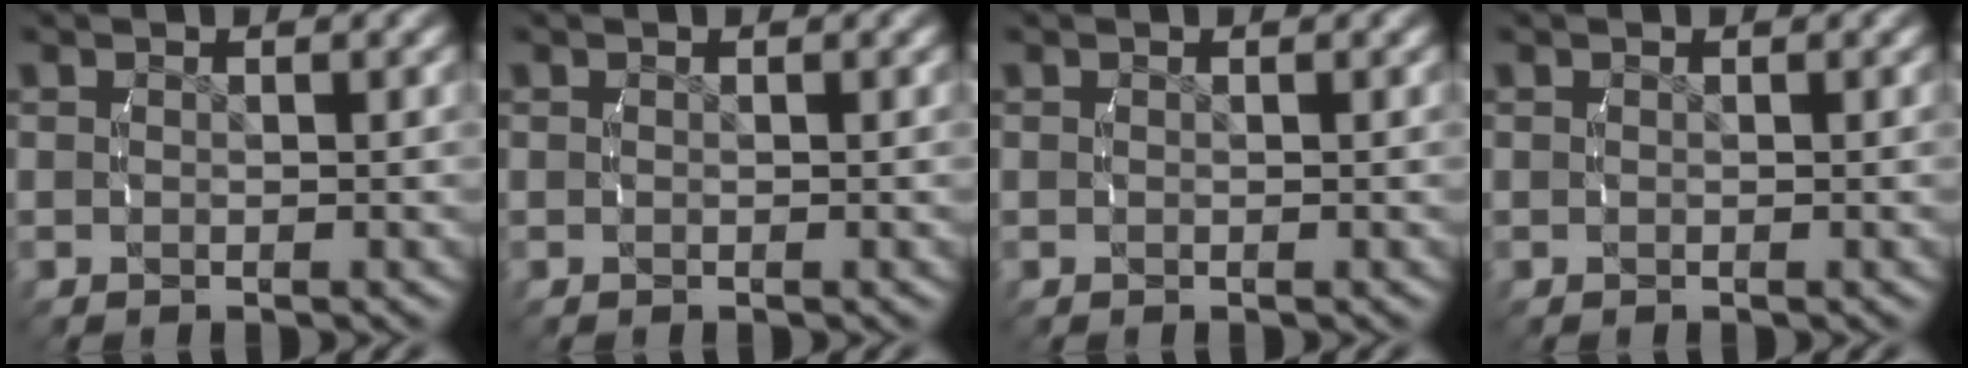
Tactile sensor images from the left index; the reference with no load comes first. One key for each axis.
{"total": 0.0}
{"total": 0.0}
{"total": 0.0}